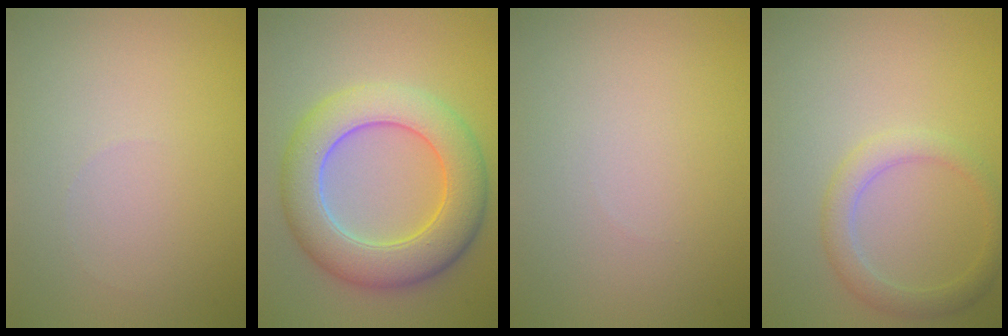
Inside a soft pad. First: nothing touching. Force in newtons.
{"total": 8.3, "press": 8.3, "slide": 0.6}
{"total": 0.0}
{"total": 2.6, "press": 2.6, "slide": 0.2}